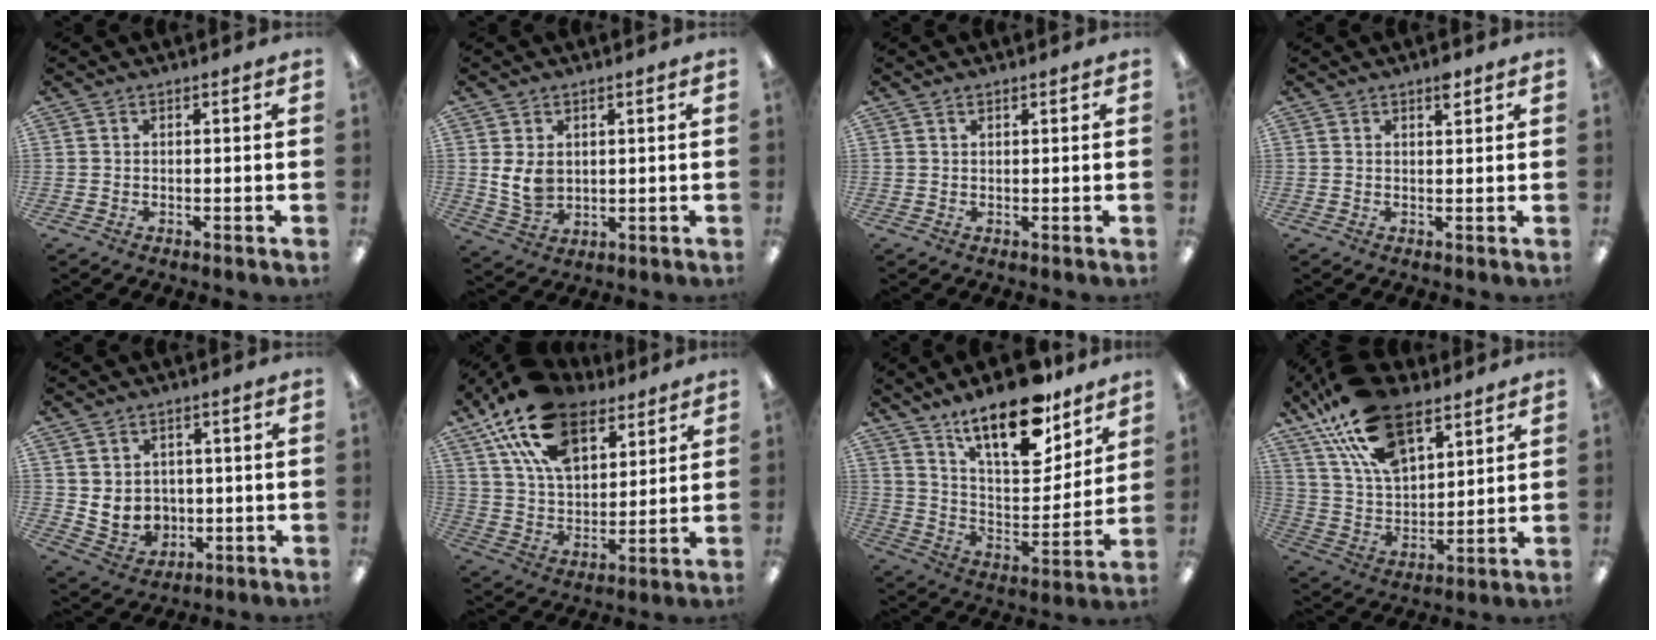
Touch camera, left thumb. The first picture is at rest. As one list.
[{"total": 6.1, "force": [1.5, 4.5, 3.8], "torque": [-0.088, -0.006, 0.027]}, {"total": 0.9, "force": [0.6, 0.4, 0.5], "torque": [-0.011, 0.001, 0.011]}, {"total": 2.6, "force": [1.9, 0.8, 1.7], "torque": [-0.021, -0.005, 0.029]}, {"total": 6.1, "force": [1.4, 5.7, 1.8], "torque": [-0.038, -0.009, 0.033]}, {"total": 20.3, "force": [12.4, 11.1, 11.8], "torque": [-0.214, -0.043, 0.224]}, {"total": 19.9, "force": [14.6, 7.3, 11.4], "torque": [-0.186, -0.093, 0.249]}, {"total": 20.8, "force": [12.5, 10.9, 12.5], "torque": [-0.249, -0.049, 0.221]}]